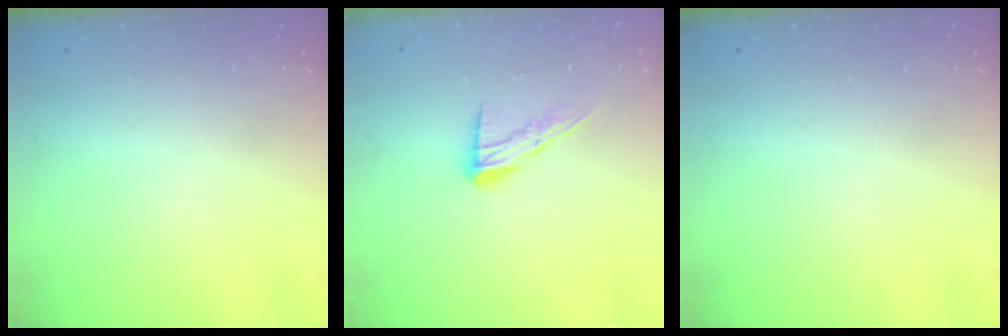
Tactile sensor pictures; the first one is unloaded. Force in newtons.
{"total": 10.7, "press": 10.6, "slide": 1.3}
{"total": 0.0}